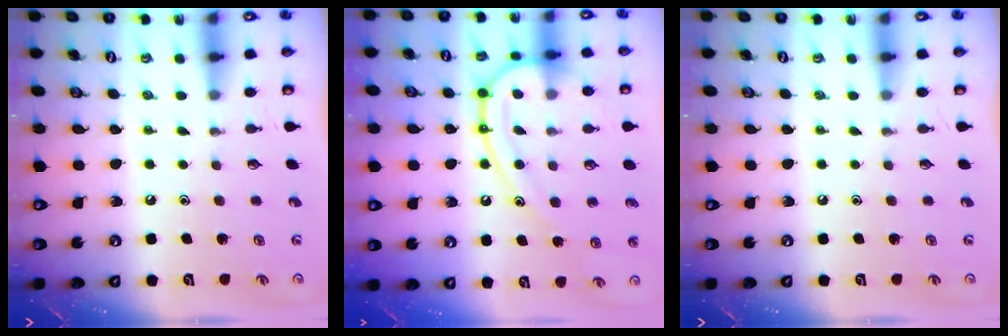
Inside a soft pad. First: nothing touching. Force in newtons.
{"total": 16.4, "press": 16.3, "slide": 1.4}
{"total": 0.0}